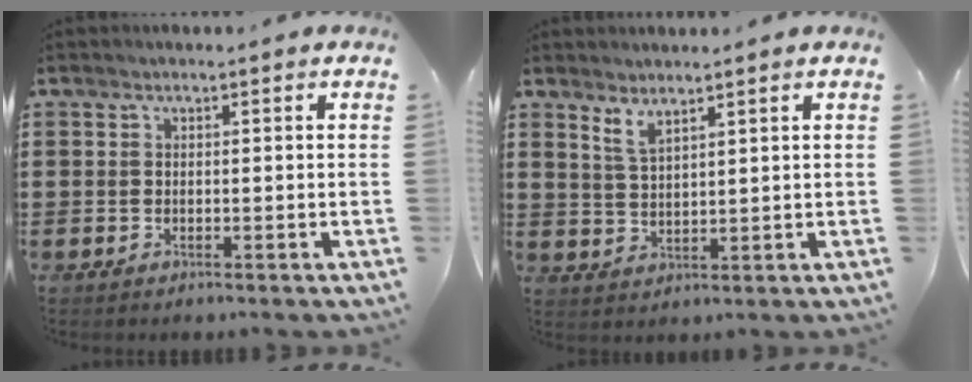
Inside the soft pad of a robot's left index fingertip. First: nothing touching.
{"total": 2.9, "force": [2.3, 0.6, 1.6], "torque": [-0.037, 0.002, 0.043]}